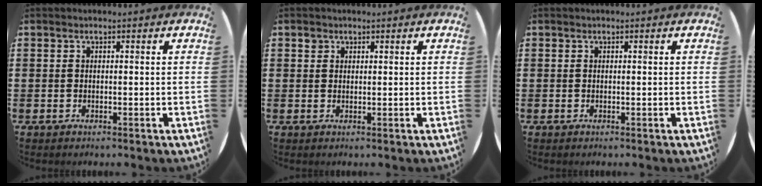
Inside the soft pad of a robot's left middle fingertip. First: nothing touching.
{"total": 1.1, "force": [0.8, 0.7, 0.0], "torque": [0.014, -0.004, 0.012]}
{"total": 0.0}